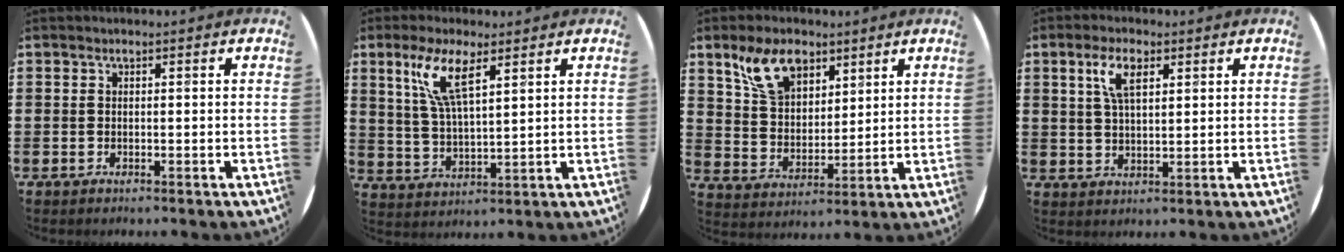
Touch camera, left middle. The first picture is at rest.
{"total": 7.3, "force": [4.5, 1.6, 5.5], "torque": [-0.122, -0.001, 0.078]}
{"total": 8.4, "force": [5.9, 4.4, 4.2], "torque": [-0.093, -0.003, 0.109]}
{"total": 5.2, "force": [2.7, 2.0, 3.9], "torque": [-0.078, 0.007, 0.045]}